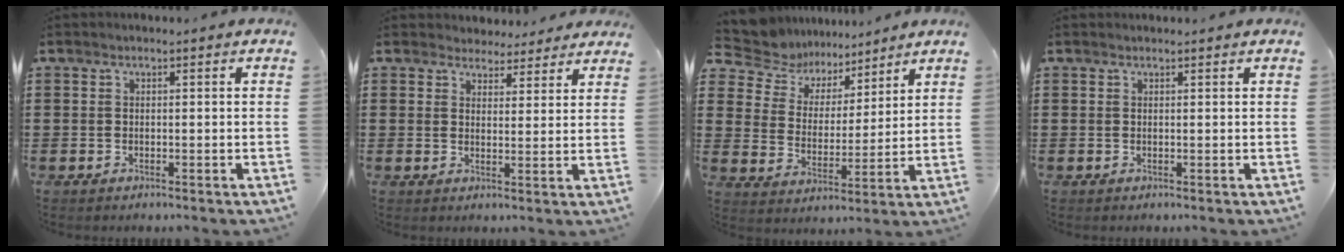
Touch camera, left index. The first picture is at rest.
{"total": 3.6, "force": [3.3, 1.3, 0.1], "torque": [-0.016, -0.007, 0.063]}
{"total": 7.0, "force": [6.1, 3.2, 0.4], "torque": [-0.052, -0.033, 0.111]}
{"total": 0.0}